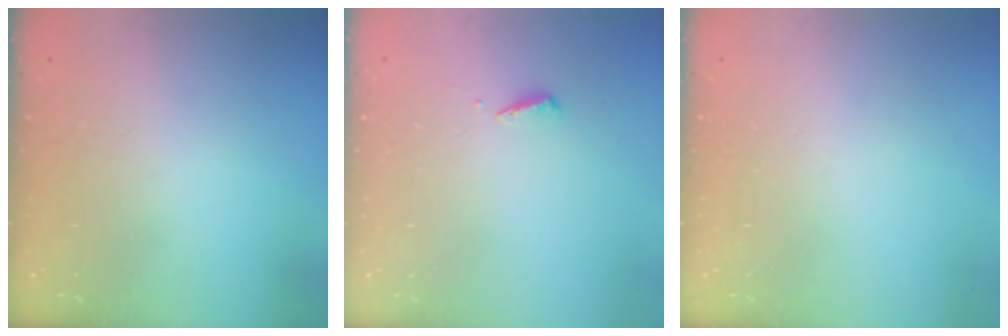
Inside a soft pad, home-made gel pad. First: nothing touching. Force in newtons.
{"total": 2.5, "press": 2.5, "slide": 0.1}
{"total": 0.0}